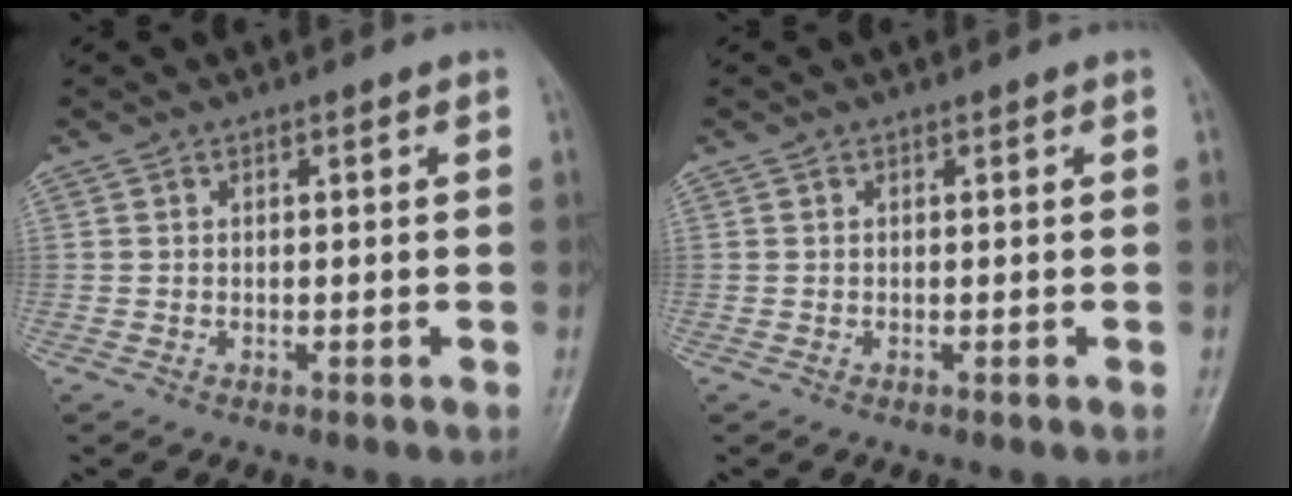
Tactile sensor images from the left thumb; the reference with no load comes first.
{"total": 0.0}